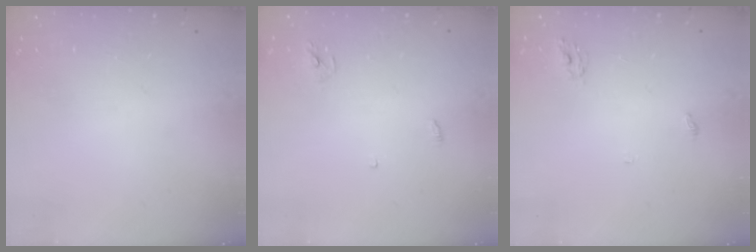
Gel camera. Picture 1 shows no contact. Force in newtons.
{"total": 2.9, "press": 2.9, "slide": 0.2}
{"total": 2.8, "press": 2.8, "slide": 0.2}